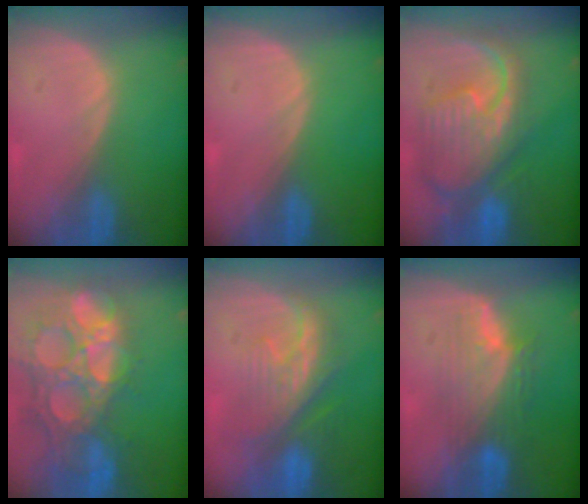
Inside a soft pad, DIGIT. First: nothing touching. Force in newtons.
{"total": 0.0}
{"total": 12.3, "press": 10.6, "slide": 6.2}
{"total": 14.8, "press": 12.2, "slide": 8.3}
{"total": 9.0, "press": 8.5, "slide": 3.0}
{"total": 7.6, "press": 7.3, "slide": 2.0}